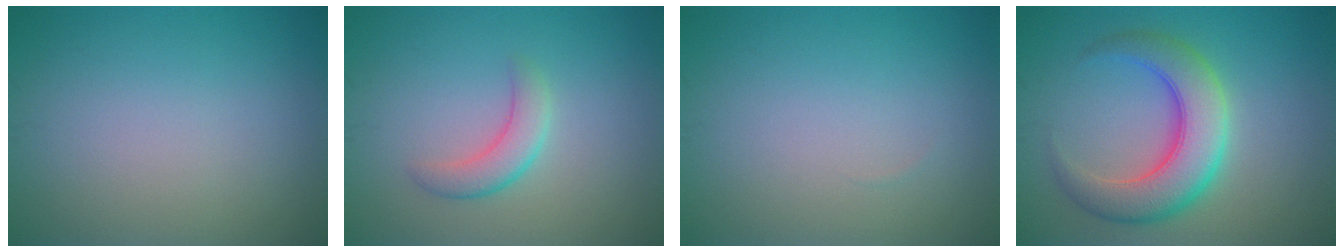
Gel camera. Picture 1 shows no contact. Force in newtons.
{"total": 2.6, "press": 2.6, "slide": 0.1}
{"total": 0.0}
{"total": 7.0, "press": 7.0, "slide": 0.2}